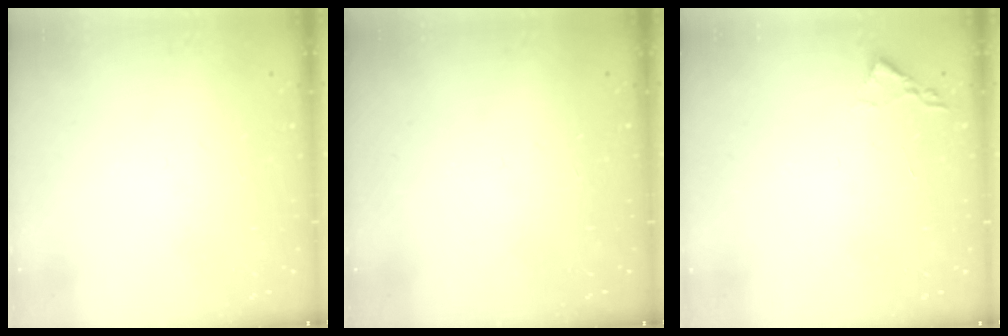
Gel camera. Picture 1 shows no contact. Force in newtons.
{"total": 0.0}
{"total": 1.8, "press": 1.8, "slide": 0.3}